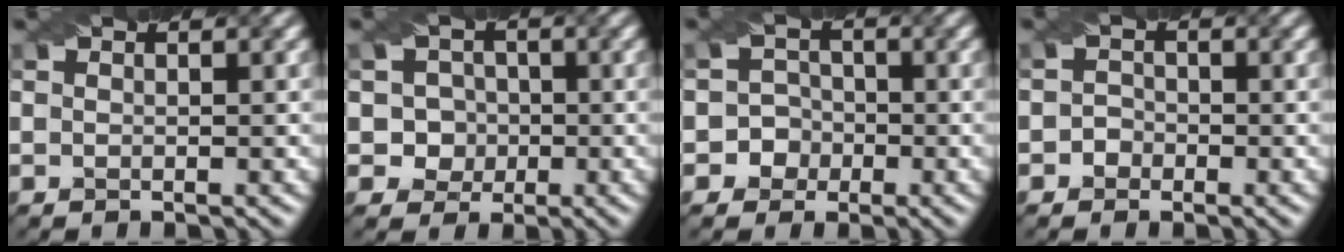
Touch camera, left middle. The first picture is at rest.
{"total": 3.3, "force": [-0.3, 3.2, 0.9], "torque": [0.005, 0.011, -0.014]}
{"total": 3.2, "force": [-1.2, 3.0, 0.1], "torque": [0.033, 0.009, -0.031]}
{"total": 1.2, "force": [-0.5, 1.0, 0.1], "torque": [0.004, 0.003, -0.011]}